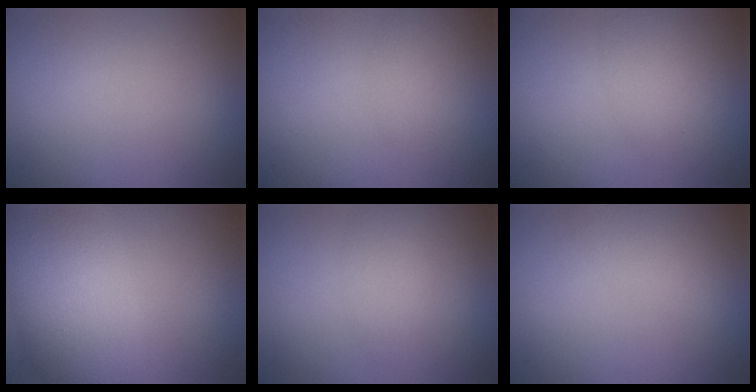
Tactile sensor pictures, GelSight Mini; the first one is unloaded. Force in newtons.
{"total": 1.0, "press": 1.0, "slide": 0.2}
{"total": 2.3, "press": 2.3, "slide": 0.0}
{"total": 8.5, "press": 8.5, "slide": 0.2}
{"total": 1.9, "press": 1.9, "slide": 0.0}
{"total": 1.8, "press": 1.8, "slide": 0.1}